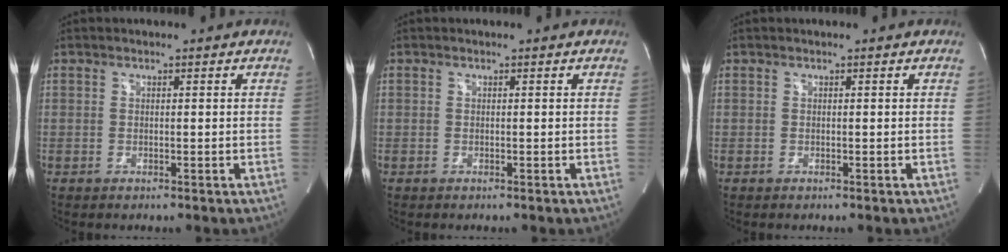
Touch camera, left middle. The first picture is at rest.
{"total": 0.0}
{"total": 0.0}